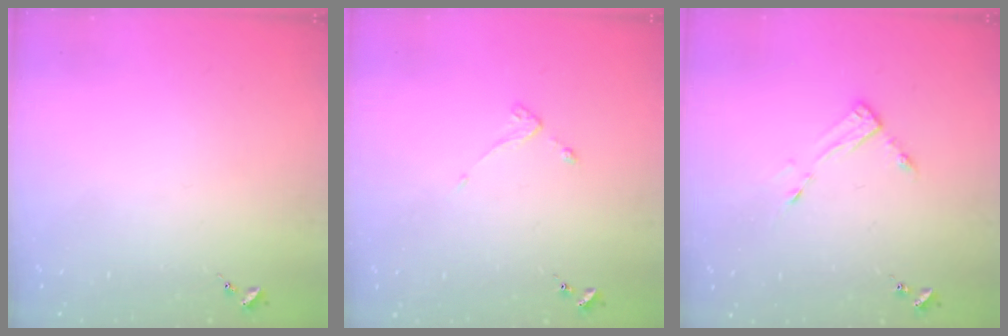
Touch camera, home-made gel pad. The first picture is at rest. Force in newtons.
{"total": 2.6, "press": 2.6, "slide": 0.5}
{"total": 3.5, "press": 3.5, "slide": 0.4}